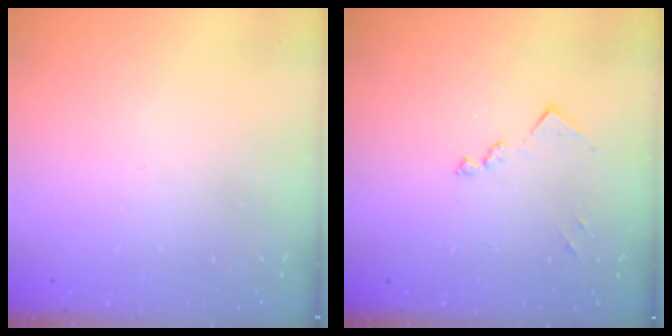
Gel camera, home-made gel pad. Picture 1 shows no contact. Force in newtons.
{"total": 9.6, "press": 9.6, "slide": 0.4}